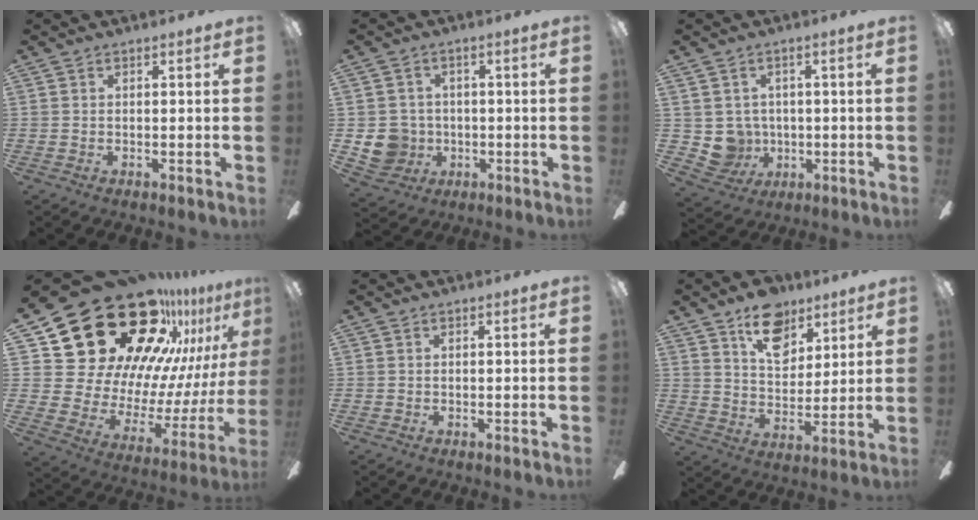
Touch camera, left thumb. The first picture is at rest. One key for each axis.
{"total": 7.6, "fx": -0.9, "fy": 7.4, "fz": 1.5, "tx": -0.062, "ty": 0.005, "tz": -0.010}
{"total": 6.8, "fx": 0.5, "fy": 6.6, "fz": 1.1, "tx": -0.054, "ty": -0.009, "tz": 0.018}
{"total": 33.7, "fx": 21.9, "fy": 18.6, "fz": 17.6, "tx": -0.258, "ty": -0.184, "tz": 0.441}
{"total": 0.0}
{"total": 13.6, "fx": 8.1, "fy": 8.6, "fz": 6.7, "tx": -0.092, "ty": -0.032, "tz": 0.147}